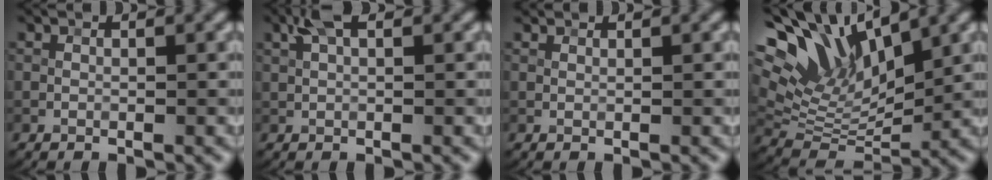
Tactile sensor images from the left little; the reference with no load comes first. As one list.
[{"total": 2.3, "force": [1.2, 1.0, 1.7], "torque": [-0.036, 0.007, 0.021]}, {"total": 1.1, "force": [1.0, 0.2, 0.3], "torque": [-0.011, 0.000, 0.013]}, {"total": 10.9, "force": [6.2, 5.5, 7.0], "torque": [-0.152, 0.021, 0.116]}]